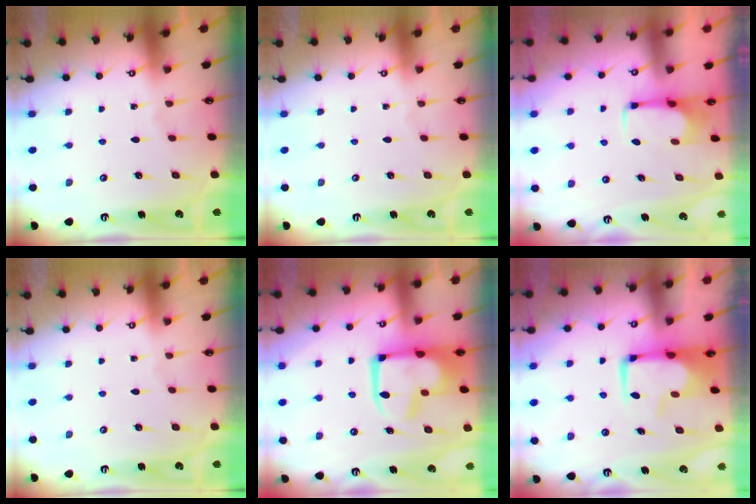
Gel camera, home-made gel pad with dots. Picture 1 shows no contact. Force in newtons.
{"total": 0.0}
{"total": 2.8, "press": 2.8, "slide": 0.3}
{"total": 0.0}
{"total": 12.2, "press": 12.2, "slide": 1.3}
{"total": 2.0, "press": 1.8, "slide": 0.9}